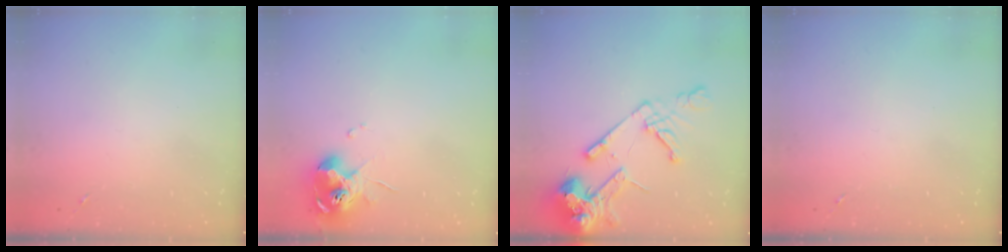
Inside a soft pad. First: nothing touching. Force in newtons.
{"total": 10.5, "press": 10.4, "slide": 1.3}
{"total": 16.9, "press": 16.7, "slide": 2.4}
{"total": 0.0}